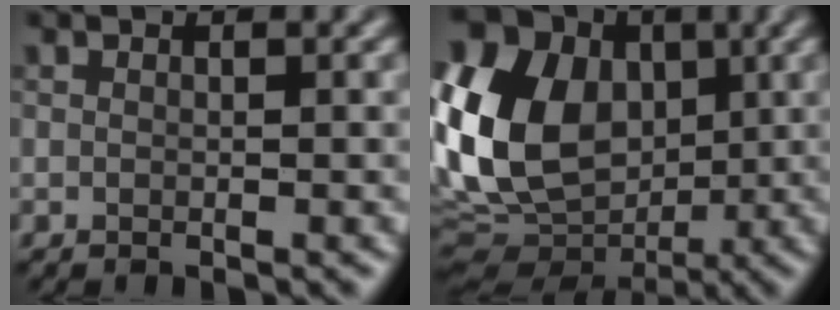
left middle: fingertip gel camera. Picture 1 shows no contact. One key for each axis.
{"total": 15.6, "fx": 1.2, "fy": 11.7, "fz": 10.3, "tx": -0.215, "ty": 0.012, "tz": 0.022}